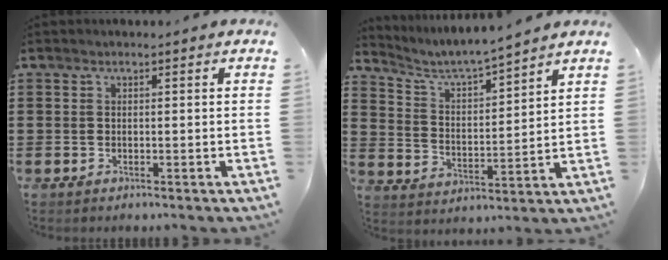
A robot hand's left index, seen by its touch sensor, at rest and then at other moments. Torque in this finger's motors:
{"motor_torque": [0.29, 0.11, 0.26, 0.03]}